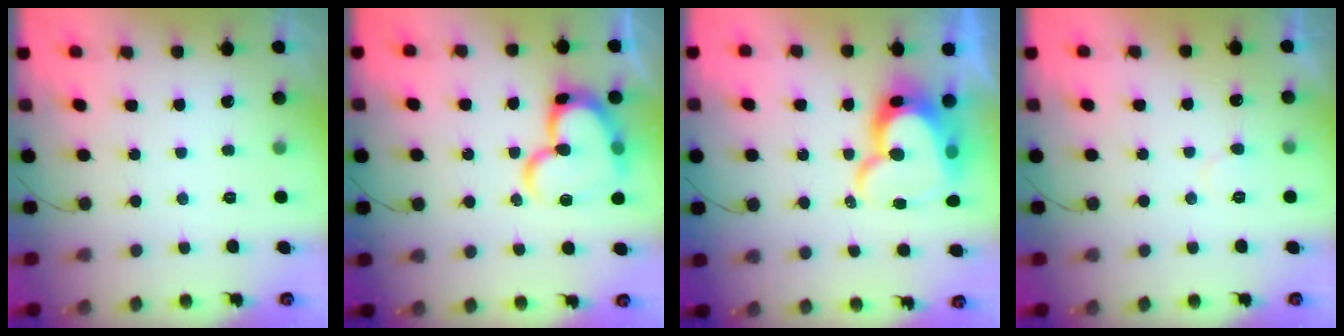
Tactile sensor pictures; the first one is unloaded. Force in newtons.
{"total": 18.9, "press": 18.8, "slide": 2.3}
{"total": 18.7, "press": 18.6, "slide": 1.9}
{"total": 5.6, "press": 5.6, "slide": 0.5}